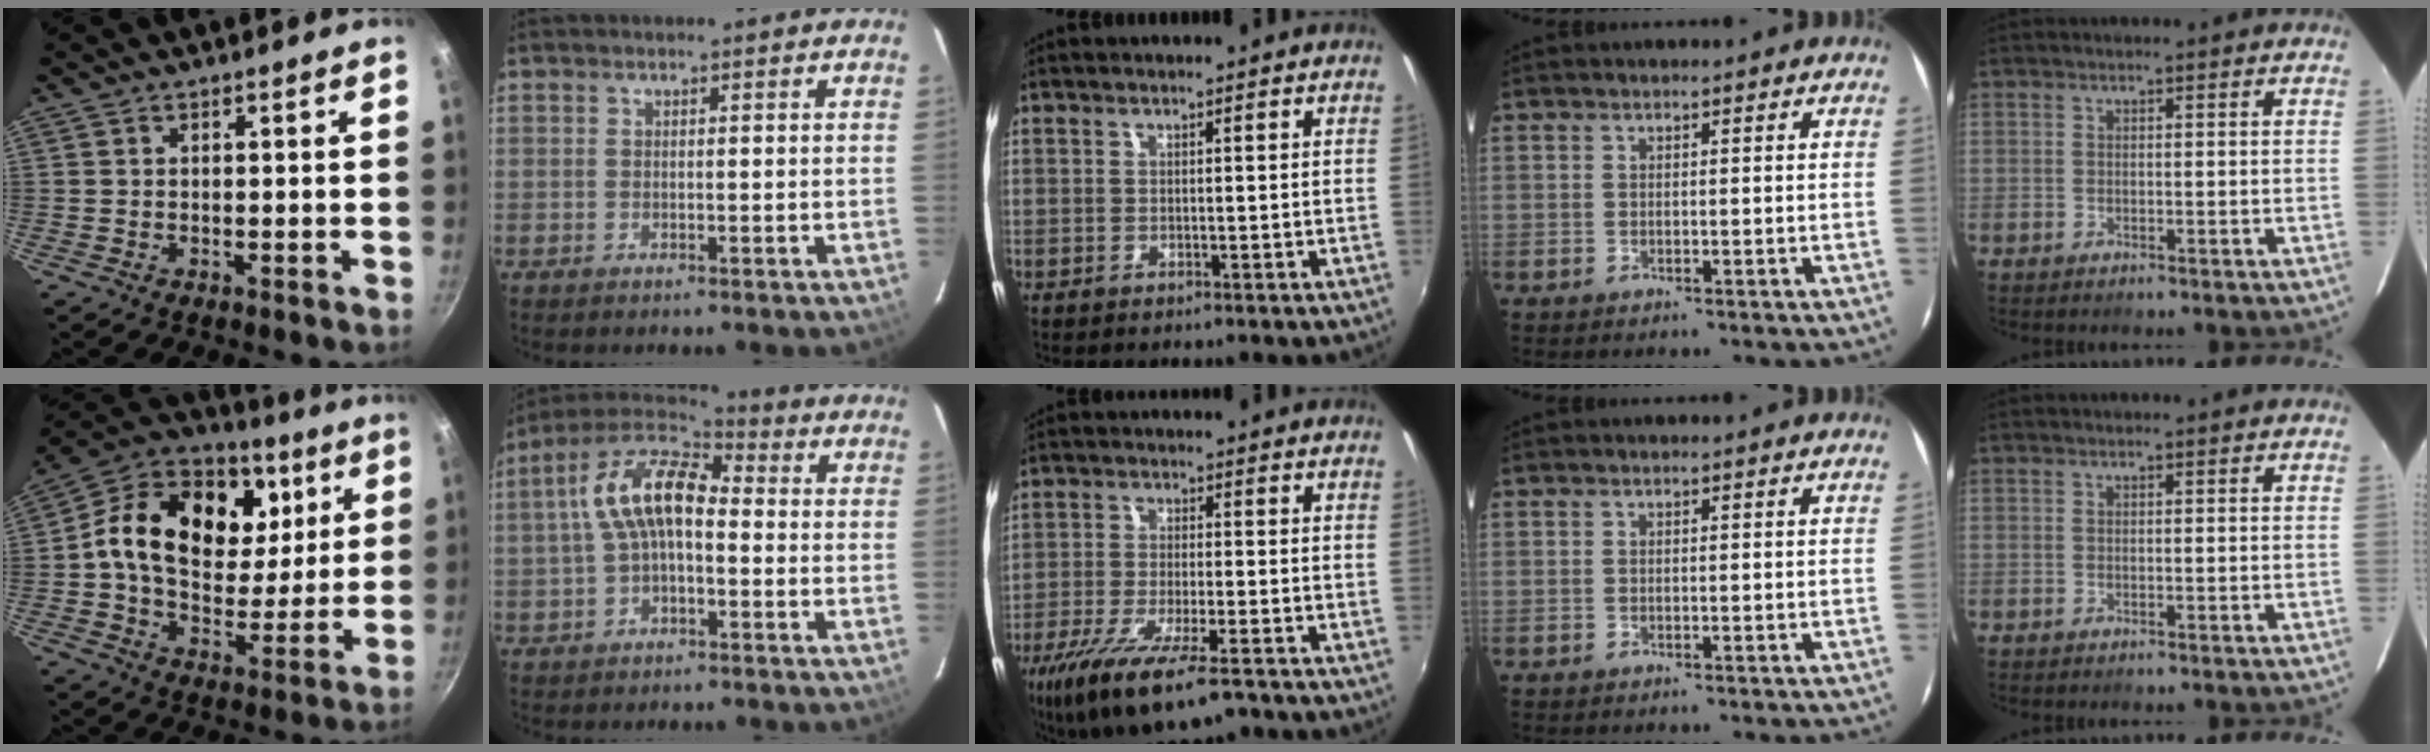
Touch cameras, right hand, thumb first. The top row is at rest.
{"thumb": {"total": 24.0, "force": [6.6, 16.9, 15.7], "torque": [-0.246, -0.008, 0.094]}, "index": {"total": 11.9, "force": [0.0, 6.2, 10.2], "torque": [-0.201, 0.031, -0.006]}, "middle": {"total": 14.6, "force": [-9.6, 3.5, 10.4], "torque": [-0.213, -0.048, -0.168]}}